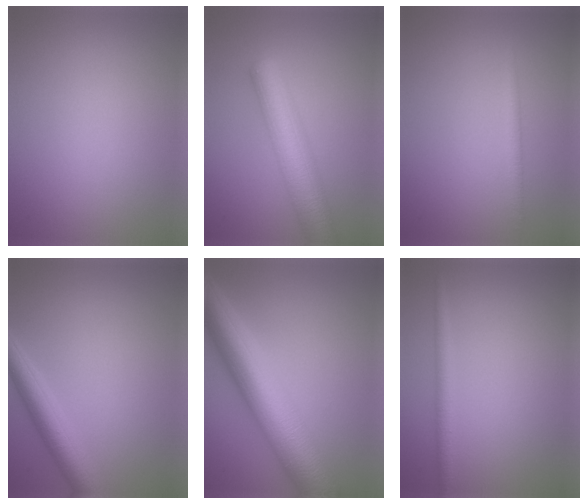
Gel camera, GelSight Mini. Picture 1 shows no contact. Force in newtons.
{"total": 6.9, "press": 6.9, "slide": 0.2}
{"total": 1.2, "press": 1.2, "slide": 0.0}
{"total": 4.3, "press": 4.3, "slide": 0.2}
{"total": 10.3, "press": 10.3, "slide": 0.2}
{"total": 1.8, "press": 1.8, "slide": 0.1}